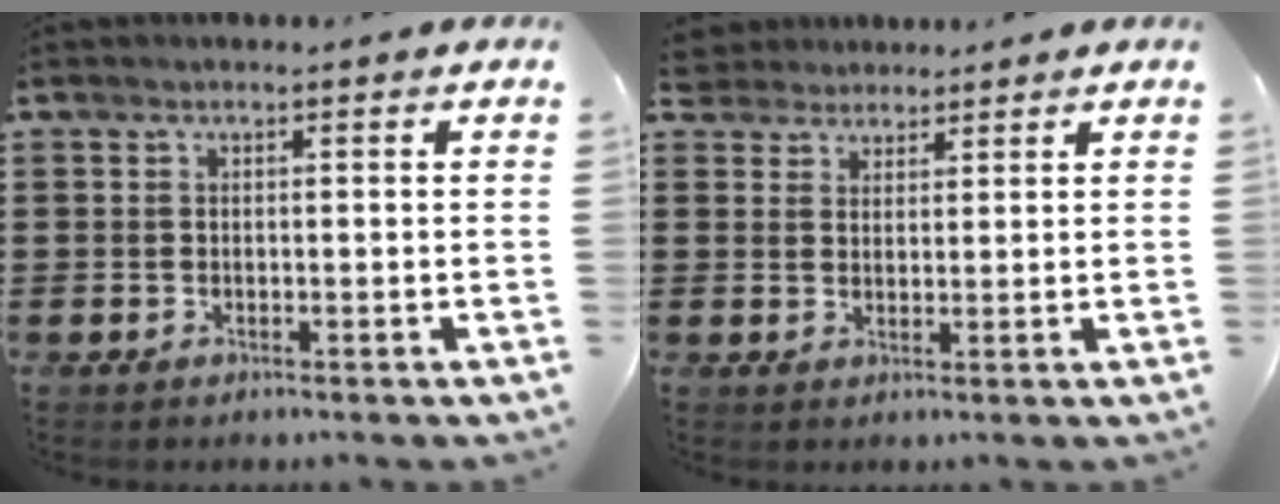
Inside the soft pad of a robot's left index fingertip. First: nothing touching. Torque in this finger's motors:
{"motor_torque": [0.13, -0.04, 0.01, -0.03]}